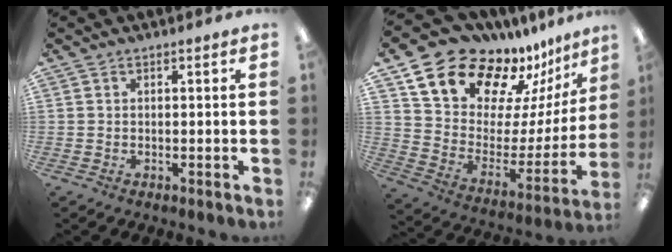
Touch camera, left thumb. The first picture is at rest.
{"total": 17.4, "force": [14.7, 7.6, 5.4], "torque": [-0.112, -0.117, 0.270]}